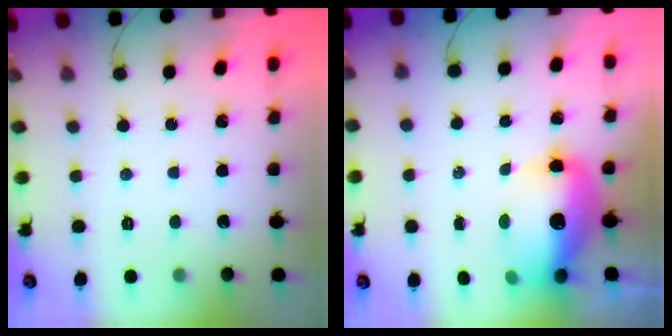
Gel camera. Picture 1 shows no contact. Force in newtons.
{"total": 14.3, "press": 13.9, "slide": 3.4}